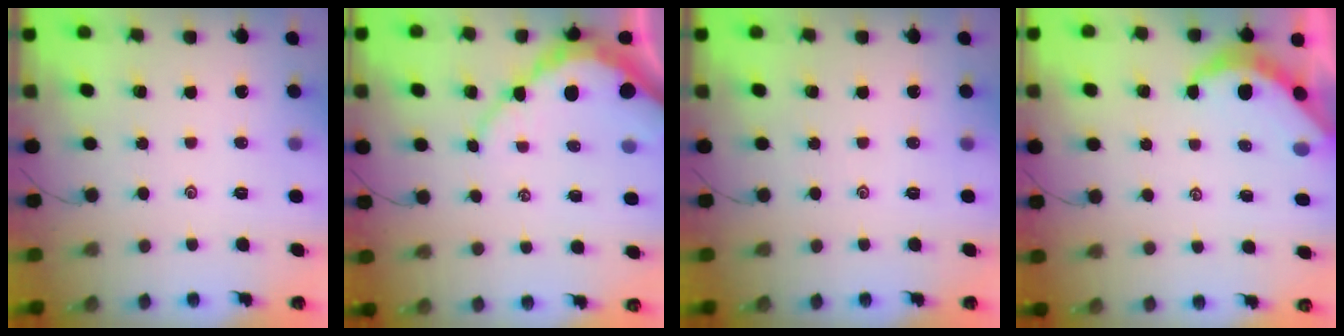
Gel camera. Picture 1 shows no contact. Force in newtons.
{"total": 8.7, "press": 8.6, "slide": 0.9}
{"total": 0.0}
{"total": 6.5, "press": 6.5, "slide": 0.5}